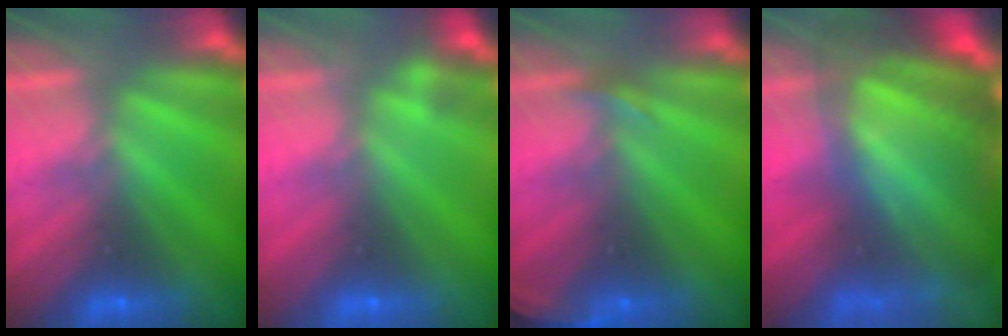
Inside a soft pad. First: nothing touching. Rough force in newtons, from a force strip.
{"total": 2.2}
{"total": 2.7}
{"total": 9.0}